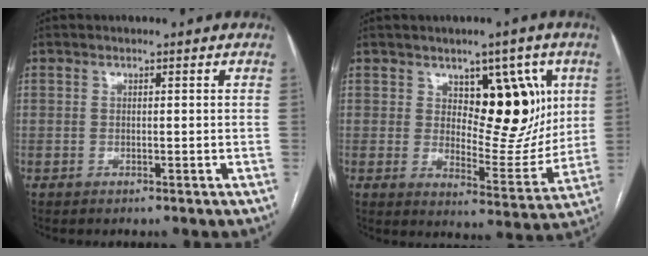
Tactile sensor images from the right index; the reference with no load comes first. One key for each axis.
{"total": 11.7, "fx": 4.2, "fy": 5.8, "fz": 9.3, "tx": -0.115, "ty": 0.006, "tz": 0.074}